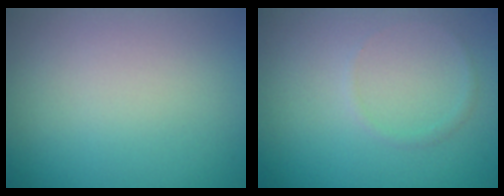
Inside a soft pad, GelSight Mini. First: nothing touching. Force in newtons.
{"total": 0.6, "press": 0.6, "slide": 0.1}